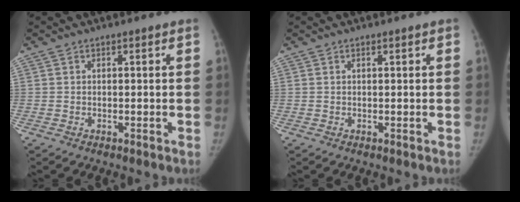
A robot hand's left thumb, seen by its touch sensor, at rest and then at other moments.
{"total": 0.5, "force": [0.3, 0.1, 0.4], "torque": [-0.006, 0.000, 0.004]}